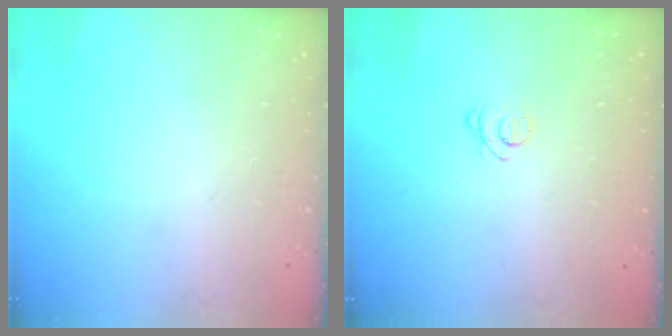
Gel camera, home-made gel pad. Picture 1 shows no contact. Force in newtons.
{"total": 2.6, "press": 2.6, "slide": 0.3}